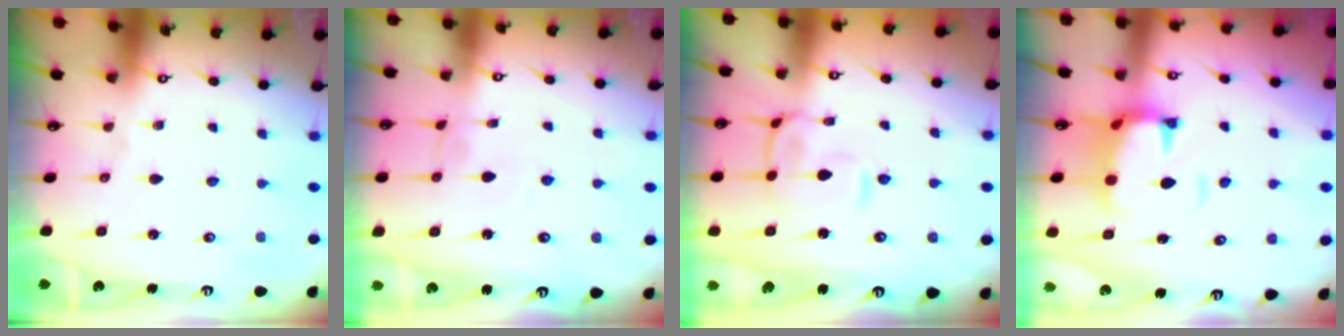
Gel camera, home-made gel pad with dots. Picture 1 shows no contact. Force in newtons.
{"total": 1.1, "press": 1.1, "slide": 0.2}
{"total": 3.9, "press": 3.8, "slide": 1.0}
{"total": 2.3, "press": 2.0, "slide": 1.2}